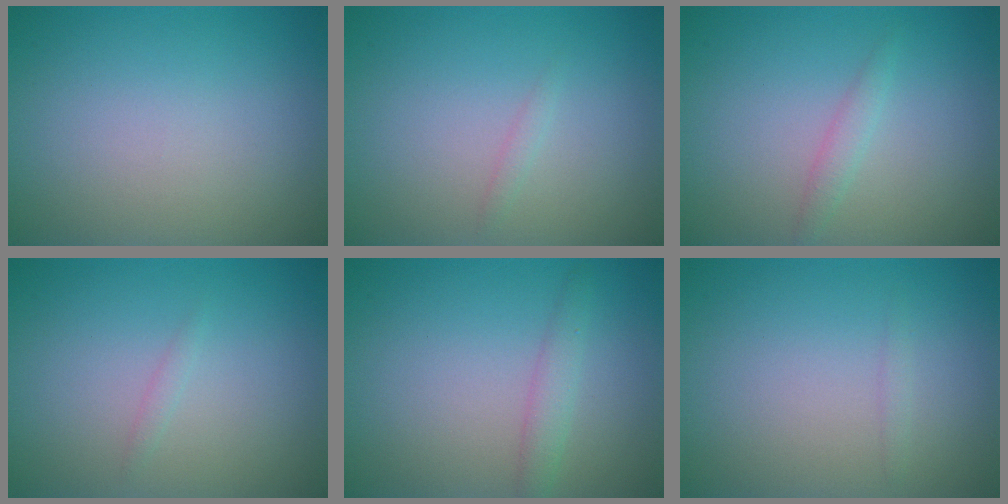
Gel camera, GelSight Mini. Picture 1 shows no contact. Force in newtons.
{"total": 0.6, "press": 0.6, "slide": 0.1}
{"total": 1.2, "press": 1.2, "slide": 0.1}
{"total": 0.5, "press": 0.5, "slide": 0.1}
{"total": 1.8, "press": 1.8, "slide": 0.0}
{"total": 0.5, "press": 0.5, "slide": 0.0}